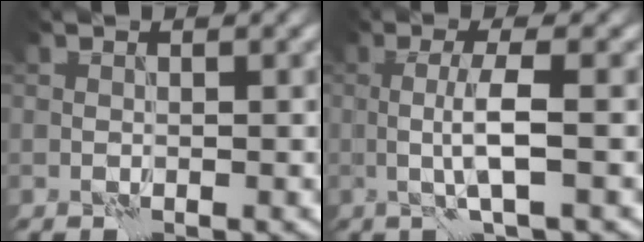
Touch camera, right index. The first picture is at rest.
{"total": 3.2, "force": [-0.1, 0.2, 3.2], "torque": [-0.063, -0.001, -0.002]}